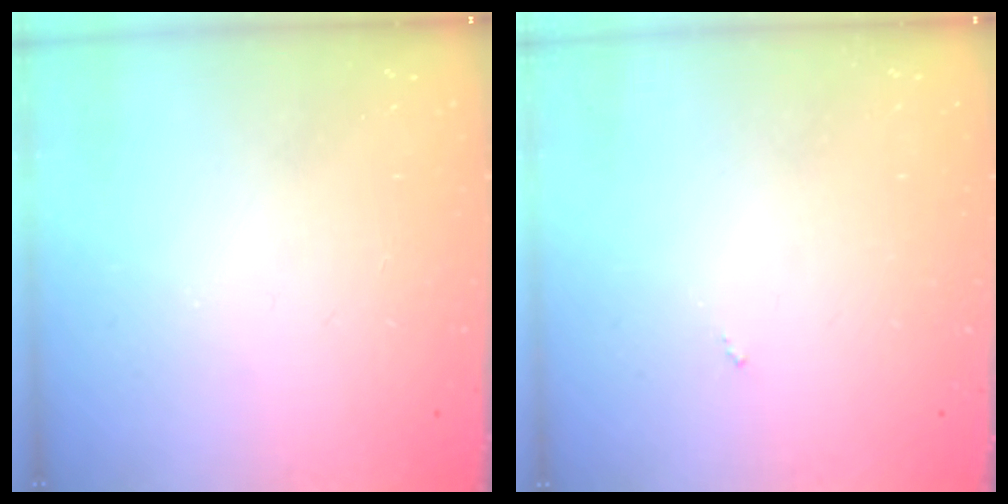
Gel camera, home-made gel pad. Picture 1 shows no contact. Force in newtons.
{"total": 0.0}